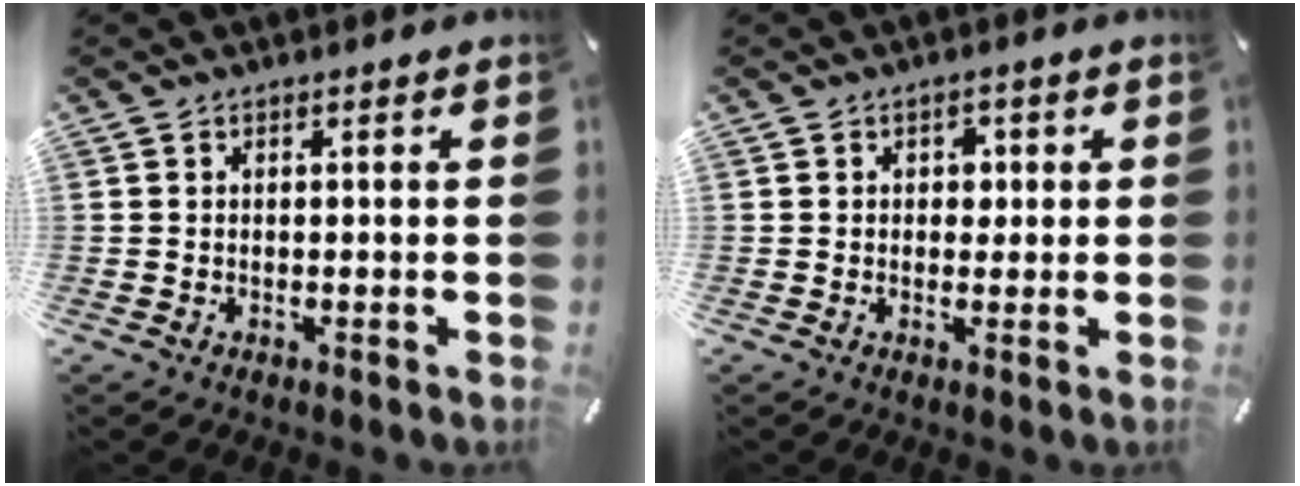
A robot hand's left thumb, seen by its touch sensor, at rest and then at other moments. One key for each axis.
{"total": 2.3, "fx": 0.2, "fy": 2.0, "fz": 1.2, "tx": -0.002, "ty": -0.003, "tz": -0.005}